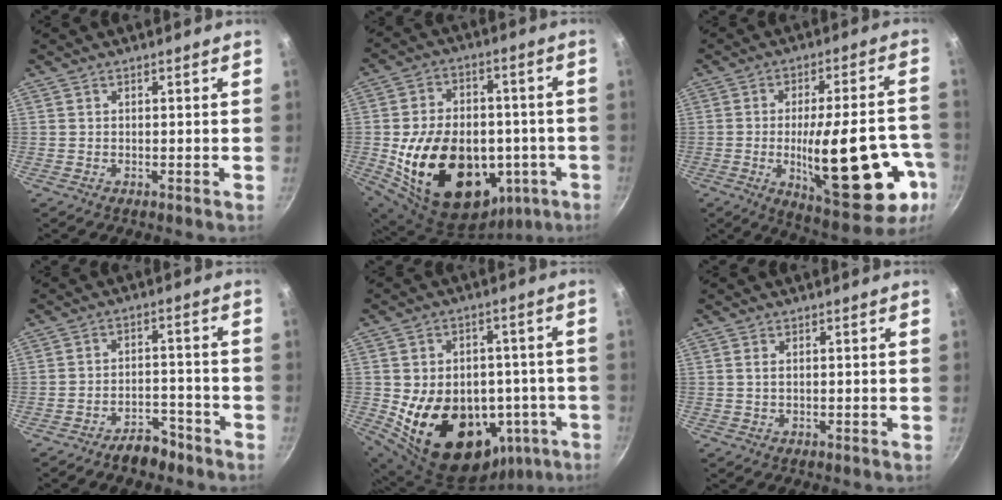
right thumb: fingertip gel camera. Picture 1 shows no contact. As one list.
[{"total": 27.3, "force": [-5.5, 19.0, 18.8], "torque": [-0.299, 0.034, -0.061]}, {"total": 24.2, "force": [-6.7, 8.5, 21.7], "torque": [-0.283, 0.015, -0.079]}, {"total": 5.9, "force": [-4.6, 2.8, 2.3], "torque": [-0.022, 0.047, -0.068]}, {"total": 23.7, "force": [-5.3, 17.4, 15.2], "torque": [-0.217, 0.023, -0.052]}, {"total": 1.1, "force": [0.3, 0.5, 0.9], "torque": [-0.018, 0.001, 0.004]}]